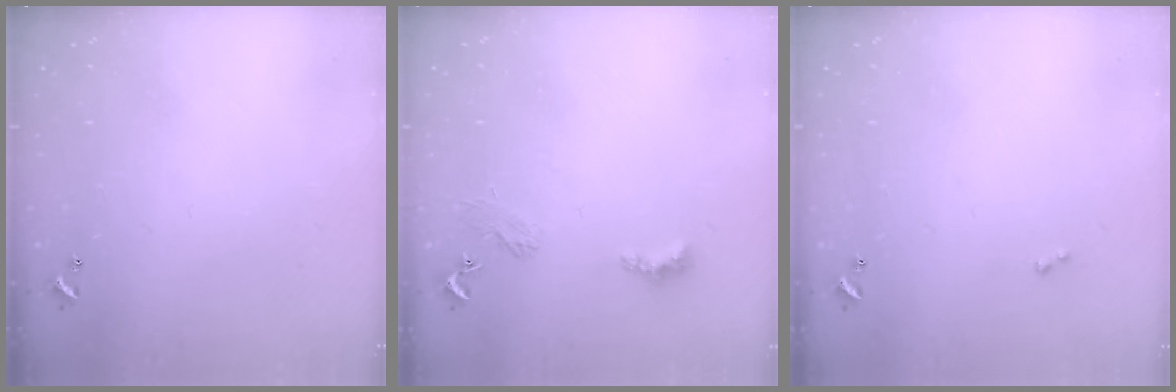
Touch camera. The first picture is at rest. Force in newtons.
{"total": 2.4, "press": 2.3, "slide": 0.5}
{"total": 0.0}